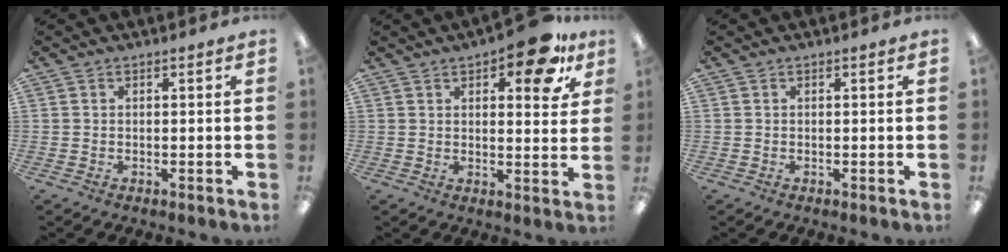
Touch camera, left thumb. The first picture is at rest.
{"total": 11.9, "force": [7.0, 4.7, 8.4], "torque": [-0.101, -0.029, 0.113]}
{"total": 0.0}